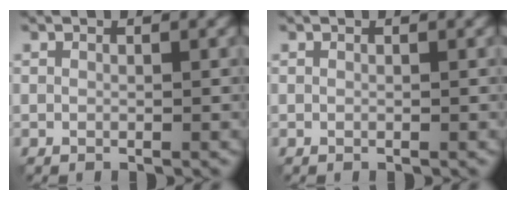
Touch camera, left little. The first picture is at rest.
{"total": 0.0}